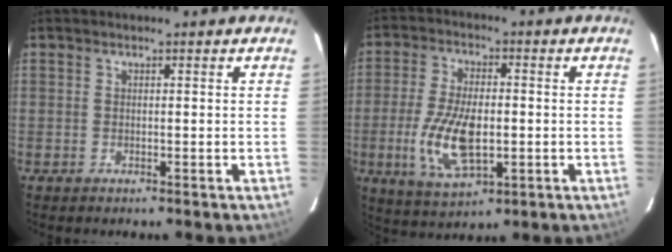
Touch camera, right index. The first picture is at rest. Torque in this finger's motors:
{"motor_torque": [1.31, -0.50, 0.58, 0.16]}